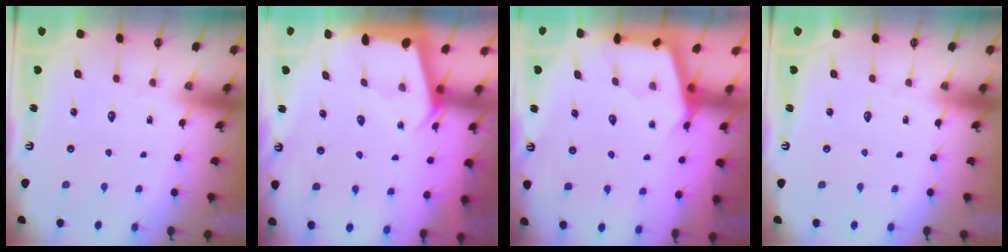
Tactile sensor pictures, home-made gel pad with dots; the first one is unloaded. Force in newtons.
{"total": 2.5, "press": 2.5, "slide": 0.3}
{"total": 2.5, "press": 2.5, "slide": 0.4}
{"total": 0.0}